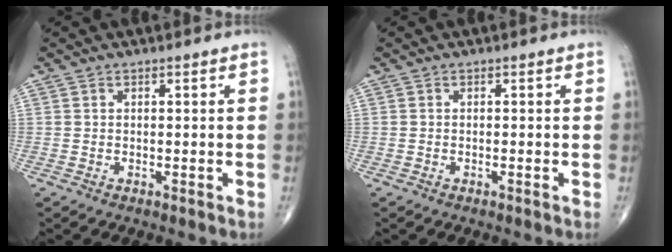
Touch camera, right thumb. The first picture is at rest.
{"total": 0.0}